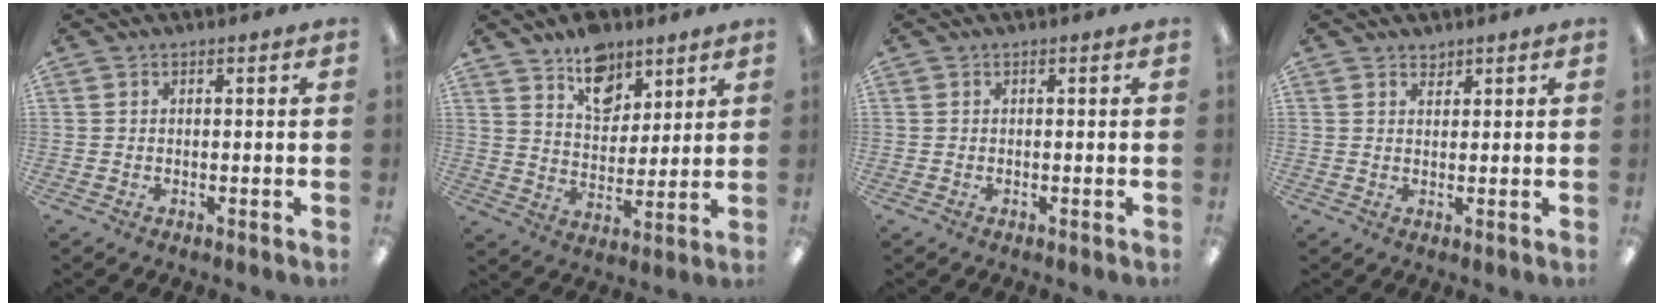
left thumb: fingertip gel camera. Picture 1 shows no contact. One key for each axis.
{"total": 11.1, "fx": 7.9, "fy": 6.6, "fz": 4.0, "tx": -0.043, "ty": -0.048, "tz": 0.143}
{"total": 0.0}
{"total": 1.5, "fx": 1.5, "fy": 0.5, "fz": 0.0, "tx": 0.008, "ty": -0.005, "tz": 0.027}